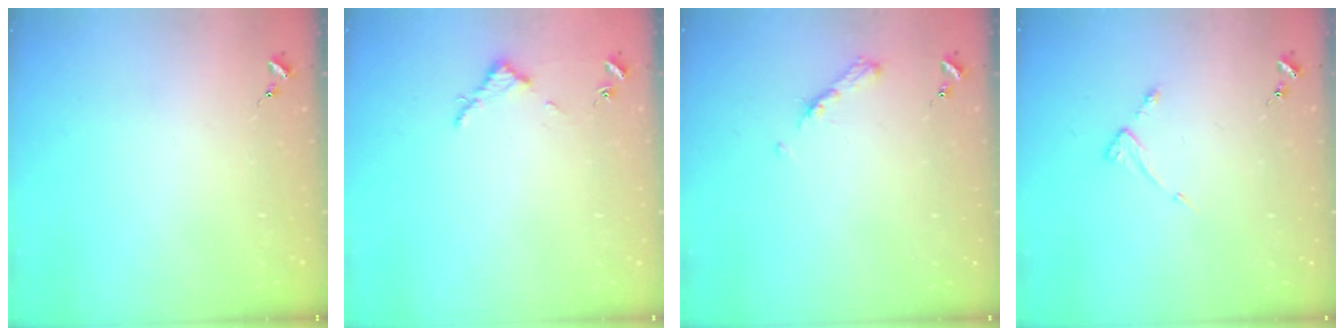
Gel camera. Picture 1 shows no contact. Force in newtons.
{"total": 2.8, "press": 2.8, "slide": 0.3}
{"total": 4.9, "press": 4.9, "slide": 0.6}
{"total": 3.9, "press": 3.9, "slide": 0.5}